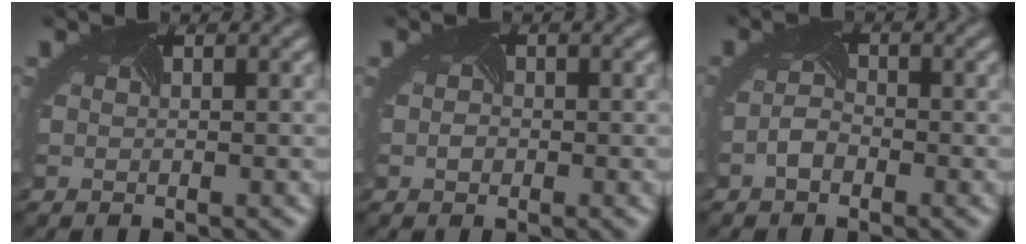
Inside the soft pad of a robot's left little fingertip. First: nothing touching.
{"total": 0.5, "force": [-0.5, 0.0, -0.2], "torque": [-0.009, -0.005, -0.003]}
{"total": 1.5, "force": [-1.3, 0.3, 0.5], "torque": [-0.025, -0.003, -0.021]}